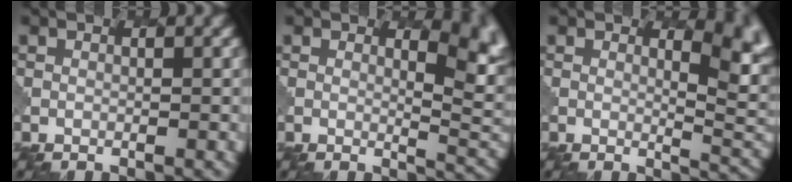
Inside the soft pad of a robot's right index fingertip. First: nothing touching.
{"total": 6.7, "force": [2.1, 3.6, 5.2], "torque": [-0.031, -0.008, 0.037]}
{"total": 5.6, "force": [1.9, 2.8, 4.5], "torque": [-0.028, -0.007, 0.031]}